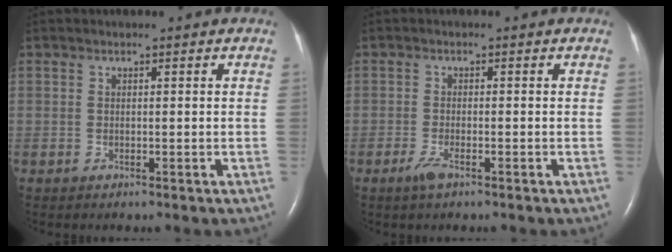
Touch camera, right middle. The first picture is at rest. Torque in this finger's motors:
{"motor_torque": [0.33, -0.17, 0.10, 0.03]}